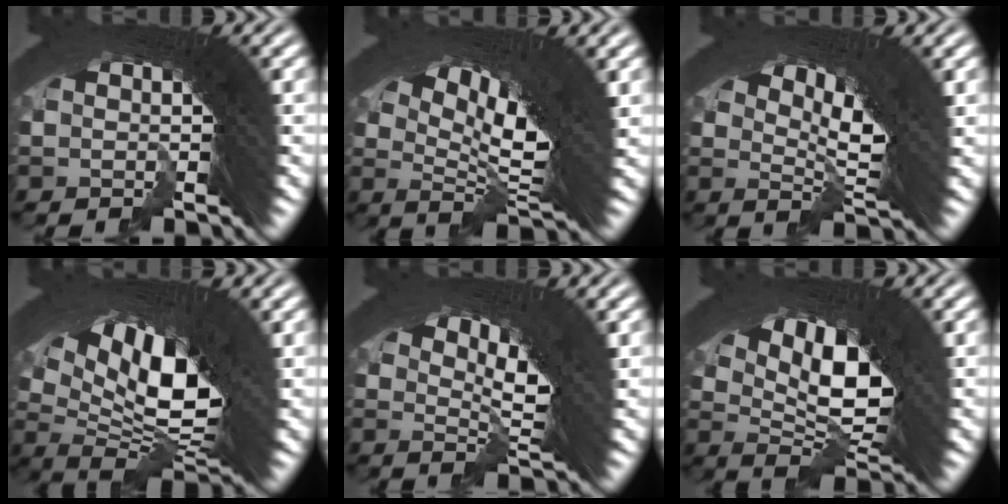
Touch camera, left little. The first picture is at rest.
{"total": 10.4, "force": [2.8, 4.8, 8.9], "torque": [-0.146, 0.003, 0.037]}
{"total": 6.7, "force": [2.2, 2.6, 5.7], "torque": [-0.098, -0.005, 0.036]}
{"total": 12.0, "force": [0.4, 6.9, 9.8], "torque": [-0.182, -0.041, 0.022]}
{"total": 5.8, "force": [2.1, 2.2, 5.0], "torque": [-0.086, -0.006, 0.035]}
{"total": 9.6, "force": [0.8, 5.8, 7.7], "torque": [-0.142, -0.022, 0.018]}